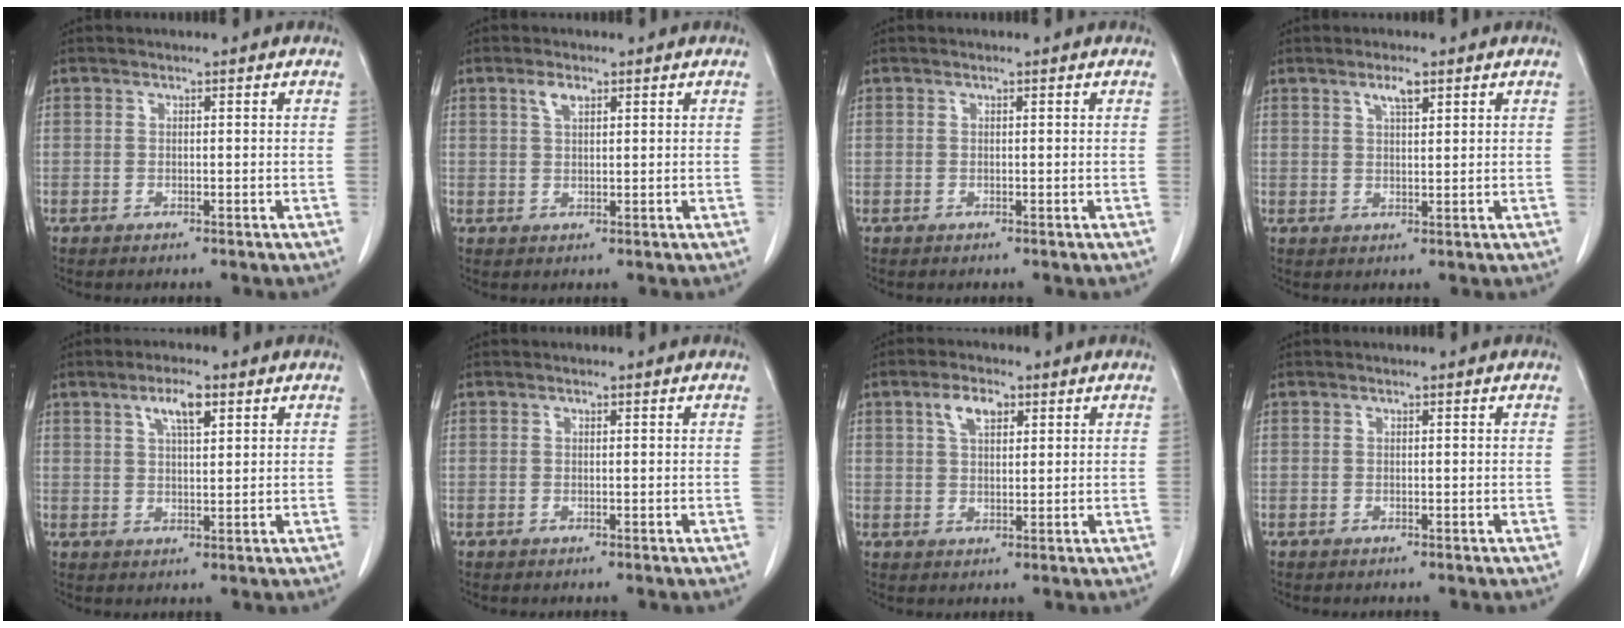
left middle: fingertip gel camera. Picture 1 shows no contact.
{"total": 2.2, "force": [1.2, 1.0, 1.5], "torque": [-0.032, 0.005, 0.026]}
{"total": 0.0}
{"total": 2.8, "force": [1.8, 0.6, 2.1], "torque": [-0.040, 0.002, 0.032]}
{"total": 4.7, "force": [2.5, 1.2, 3.8], "torque": [-0.072, 0.004, 0.045]}
{"total": 0.0}
{"total": 4.3, "force": [2.1, 2.1, 3.1], "torque": [-0.061, 0.009, 0.041]}
{"total": 0.0}